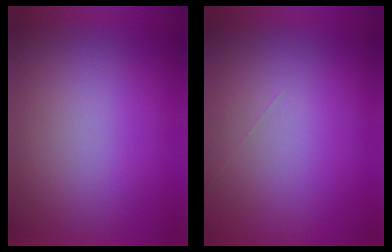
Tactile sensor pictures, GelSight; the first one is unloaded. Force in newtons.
{"total": 1.2}